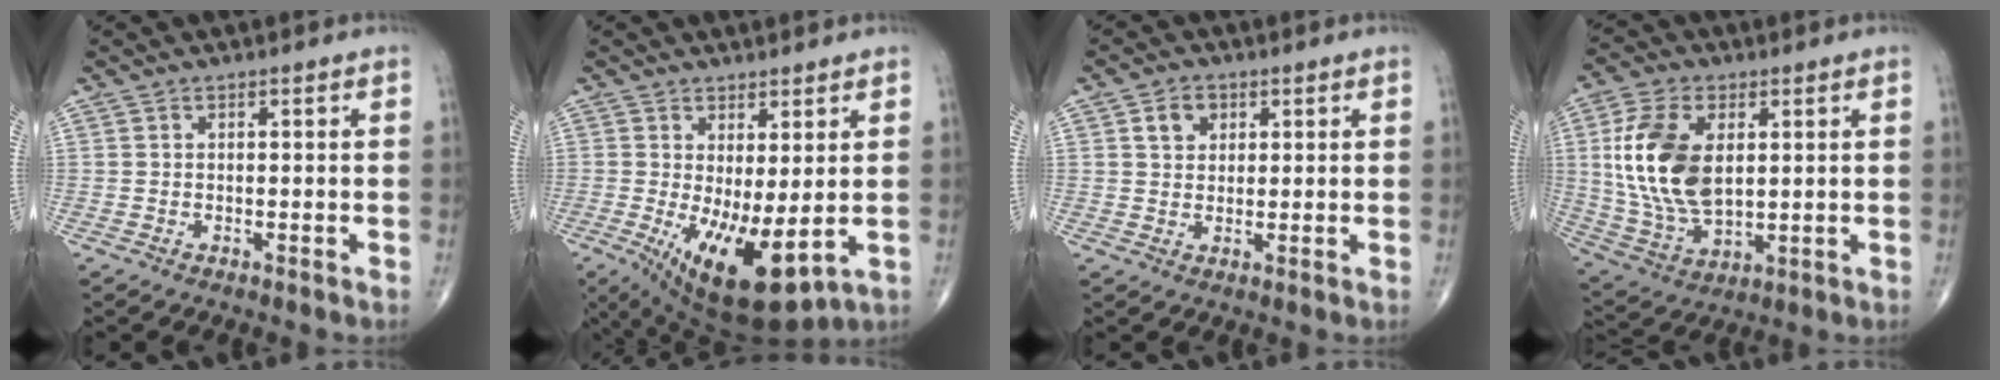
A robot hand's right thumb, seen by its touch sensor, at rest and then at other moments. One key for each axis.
{"total": 12.7, "fx": -1.6, "fy": 4.8, "fz": 11.7, "tx": -0.193, "ty": -0.026, "tz": -0.006}
{"total": 4.1, "fx": 1.6, "fy": 3.3, "fz": 2.0, "tx": -0.017, "ty": -0.003, "tz": 0.026}
{"total": 16.4, "fx": 2.9, "fy": 9.5, "fz": 13.1, "tx": -0.257, "ty": -0.010, "tz": 0.065}